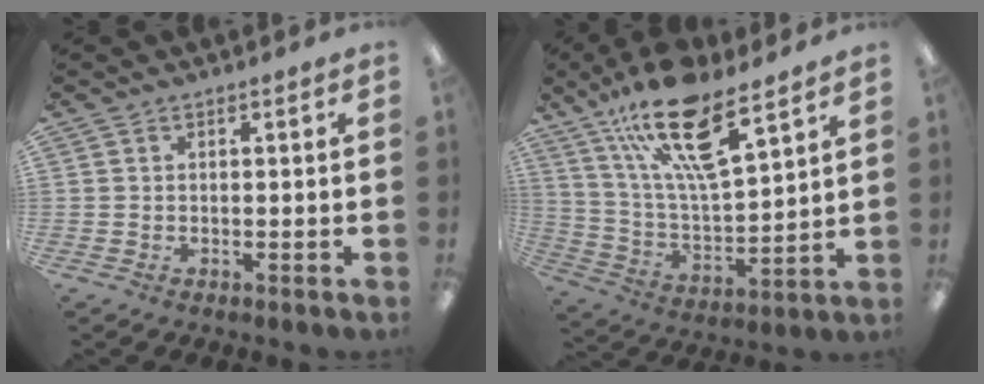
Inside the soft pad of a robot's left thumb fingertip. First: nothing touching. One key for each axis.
{"total": 20.5, "fx": 13.2, "fy": 6.7, "fz": 14.1, "tx": -0.259, "ty": -0.068, "tz": 0.224}